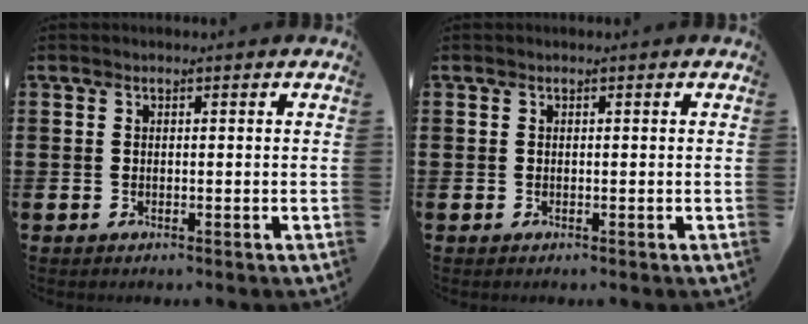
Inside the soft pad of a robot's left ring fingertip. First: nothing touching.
{"total": 0.0}